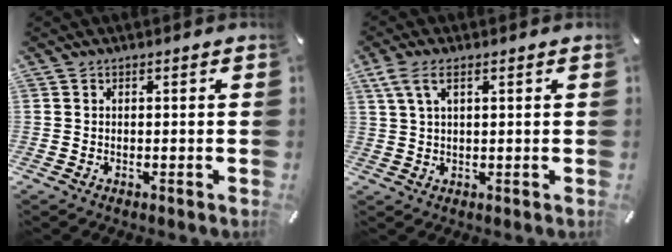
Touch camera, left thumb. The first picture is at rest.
{"total": 5.0, "force": [2.3, 2.0, 4.0], "torque": [-0.083, 0.002, 0.042]}